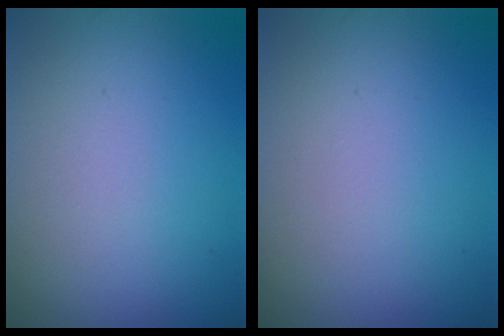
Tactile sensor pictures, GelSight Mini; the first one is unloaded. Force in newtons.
{"total": 0.0}